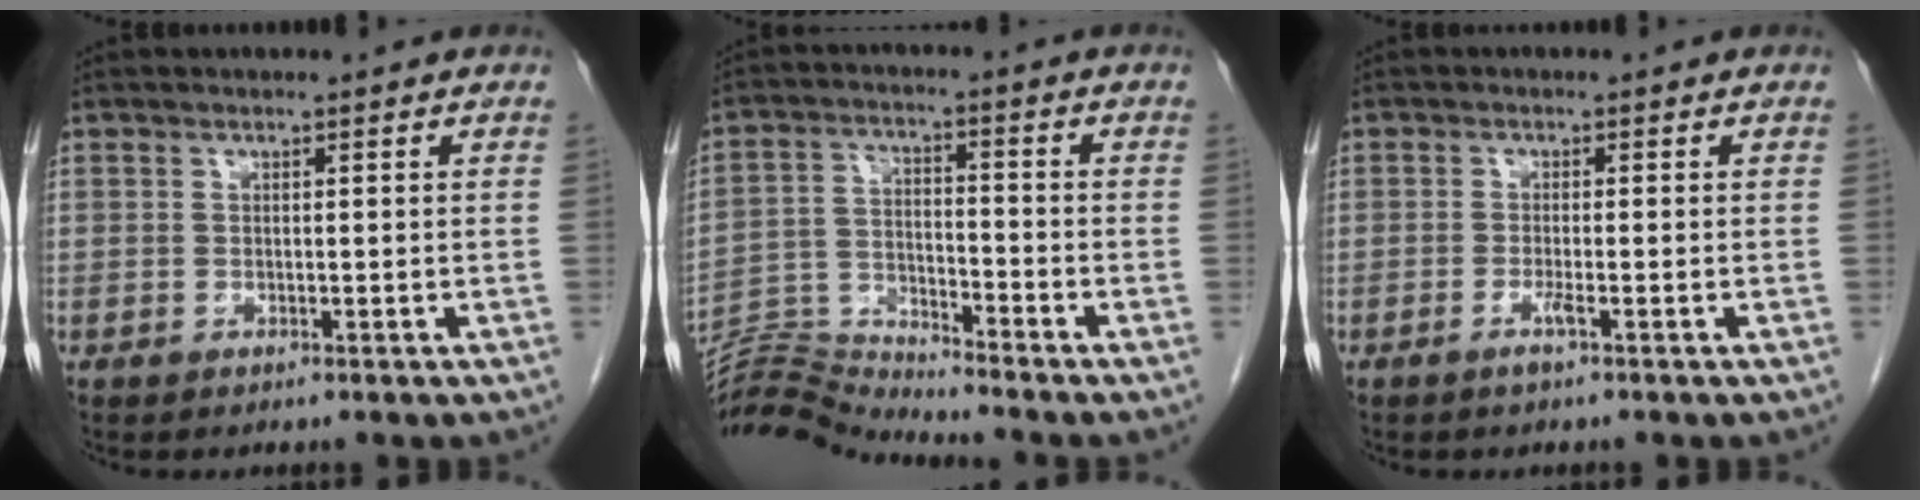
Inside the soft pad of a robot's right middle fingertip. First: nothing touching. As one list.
[{"total": 9.0, "force": [-8.7, -2.4, -0.8], "torque": [0.007, 0.017, -0.163]}, {"total": 1.4, "force": [-0.9, -0.2, 1.1], "torque": [-0.024, -0.001, -0.018]}]